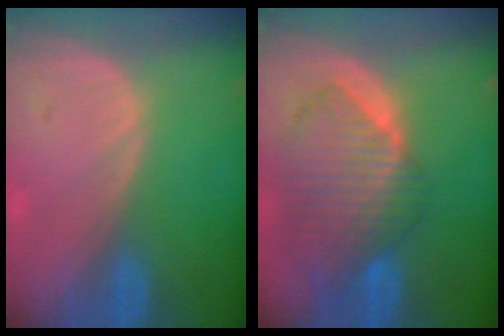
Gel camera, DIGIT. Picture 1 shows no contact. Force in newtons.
{"total": 10.4, "press": 9.0, "slide": 5.1}